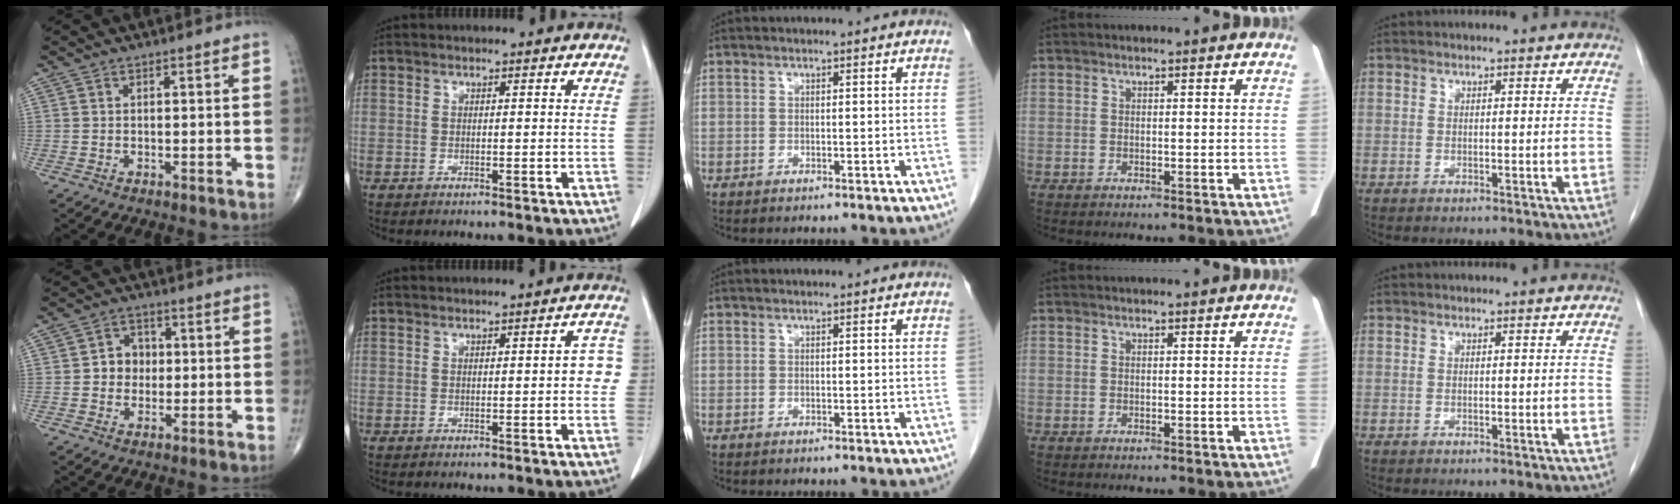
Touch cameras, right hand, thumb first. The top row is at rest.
{"thumb": {"total": 5.2, "force": [0.1, 4.6, 2.5], "torque": [-0.009, 0.011, -0.006]}, "index": {"total": 3.1, "force": [-0.1, 1.0, 2.9], "torque": [-0.021, 0.007, -0.005]}}